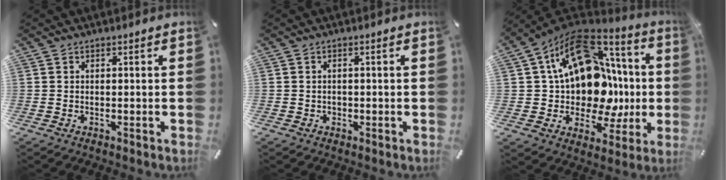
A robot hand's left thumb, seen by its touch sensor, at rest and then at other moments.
{"total": 0.8, "force": [-0.2, 0.7, 0.3], "torque": [-0.006, 0.004, -0.007]}
{"total": 20.1, "force": [4.1, 14.3, 13.6], "torque": [-0.217, -0.049, 0.069]}